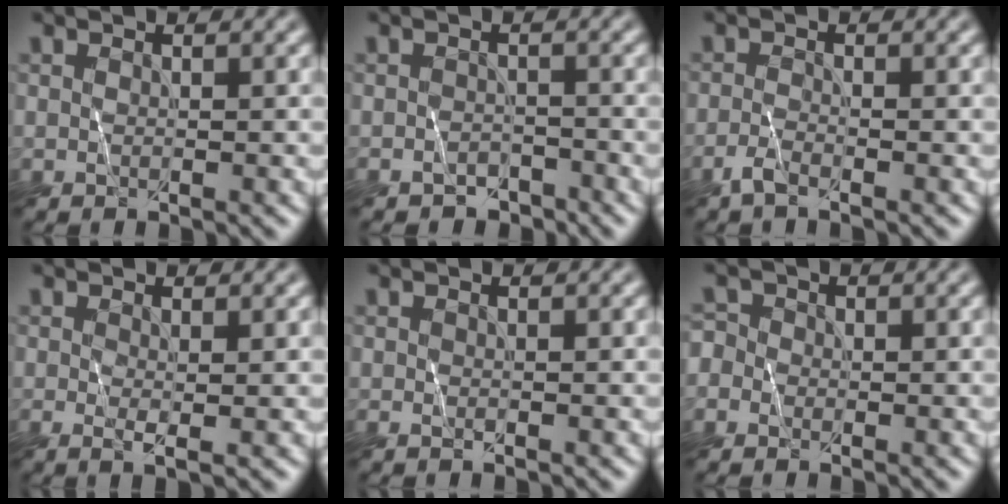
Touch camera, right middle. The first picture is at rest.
{"total": 2.0, "force": [-1.8, 0.8, 0.1], "torque": [0.004, 0.006, -0.032]}
{"total": 1.3, "force": [-1.1, 0.2, 0.8], "torque": [-0.019, 0.003, -0.027]}
{"total": 1.4, "force": [-0.1, 0.1, 1.4], "torque": [-0.027, -0.005, -0.002]}
{"total": 0.0}
{"total": 1.7, "force": [-0.2, 1.6, 0.6], "torque": [-0.003, 0.011, -0.019]}